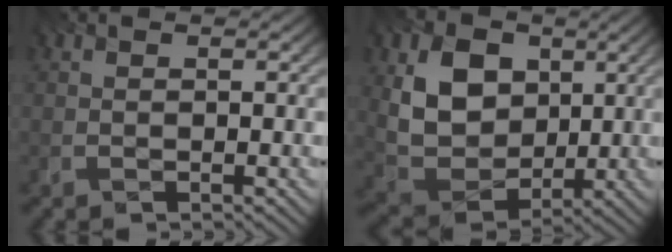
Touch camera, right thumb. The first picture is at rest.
{"total": 10.4, "force": [1.7, 8.1, 6.3], "torque": [-0.153, -0.008, 0.022]}